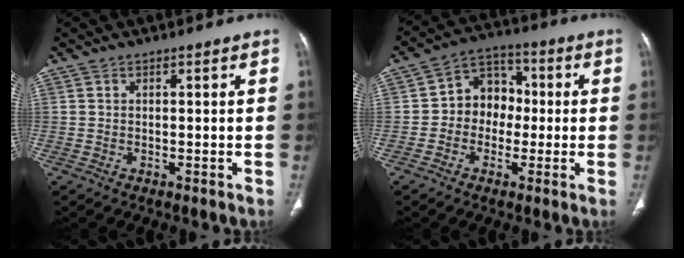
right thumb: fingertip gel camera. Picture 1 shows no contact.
{"total": 9.3, "force": [-0.5, 7.7, 5.2], "torque": [-0.035, 0.033, -0.024]}